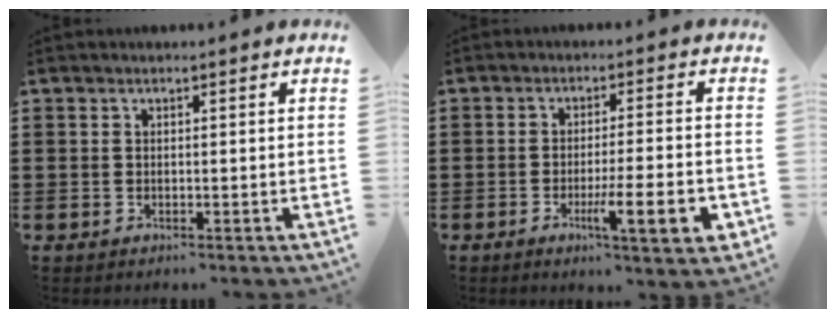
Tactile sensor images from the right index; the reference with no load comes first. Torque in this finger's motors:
{"motor_torque": [1.21, -0.59, 0.33, 0.13]}